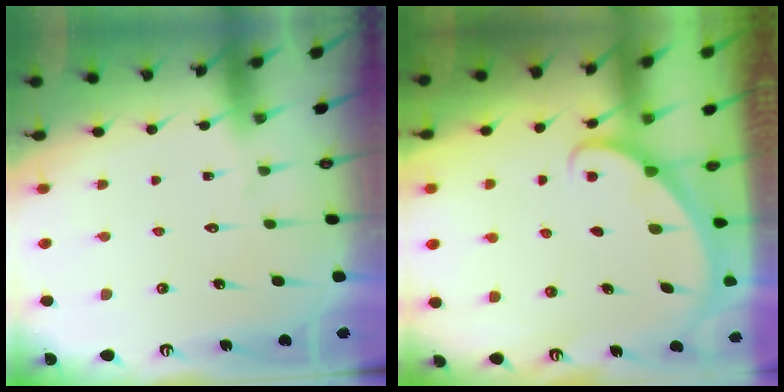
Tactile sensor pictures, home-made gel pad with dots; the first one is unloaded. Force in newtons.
{"total": 1.6, "press": 1.6, "slide": 0.1}